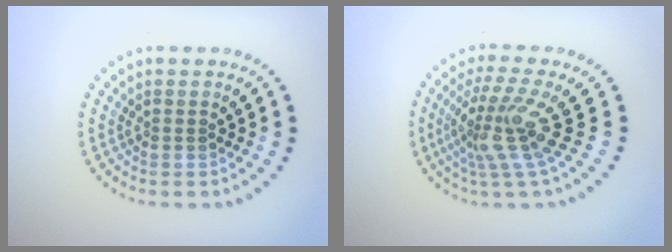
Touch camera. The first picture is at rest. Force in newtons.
{"total": 4.5, "press": 3.0, "slide": 3.4}